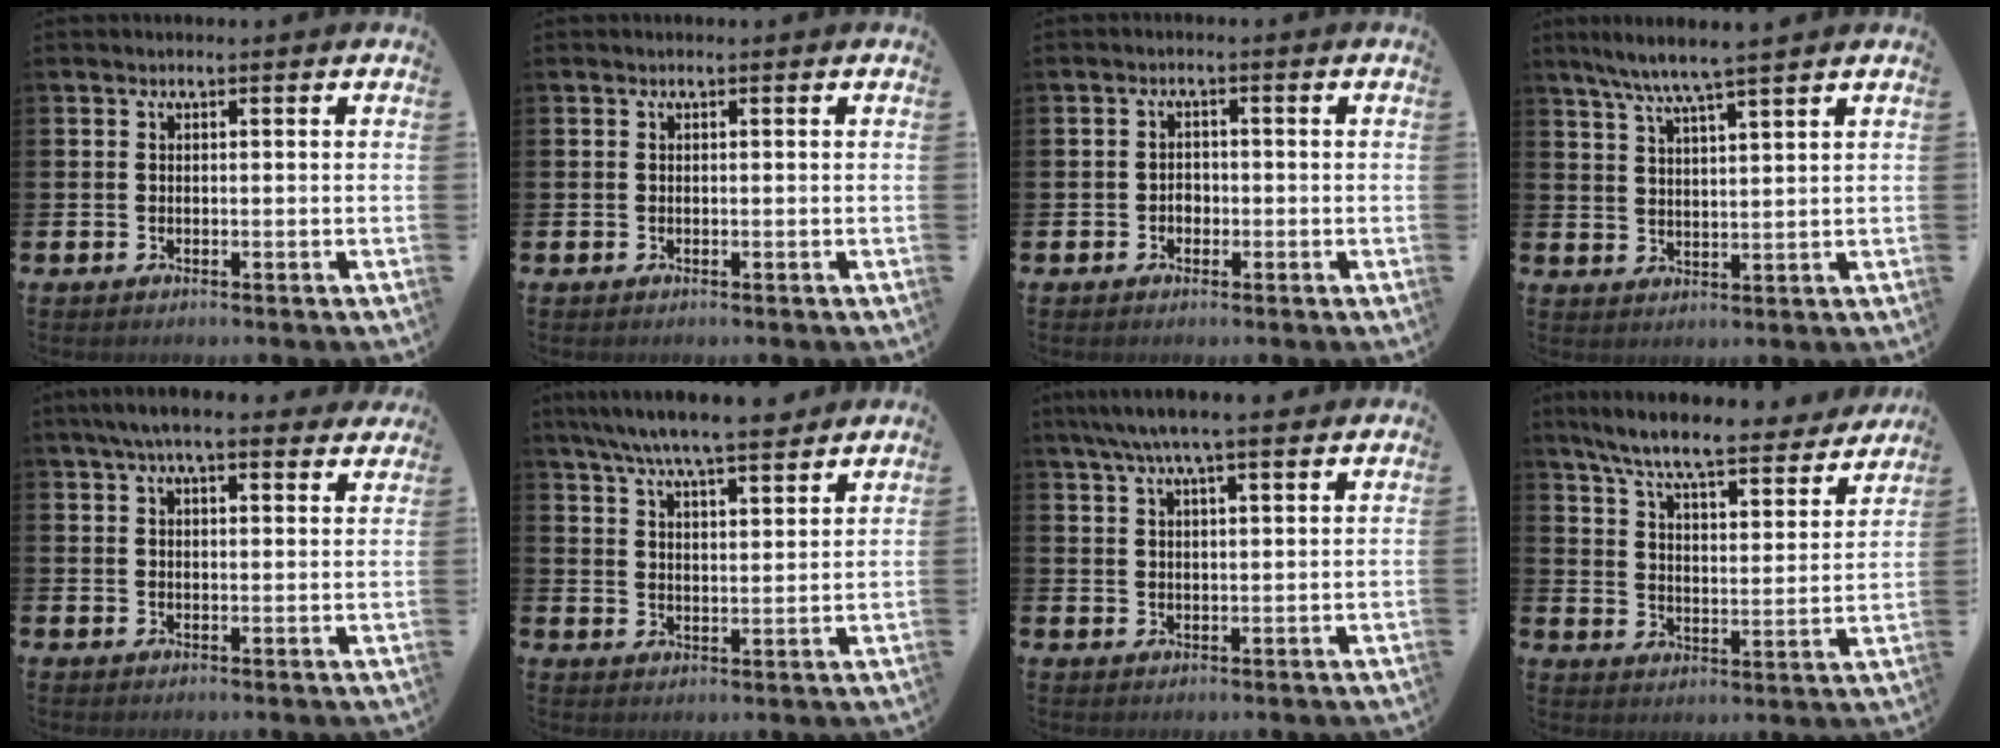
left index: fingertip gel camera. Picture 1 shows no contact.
{"total": 0.0}
{"total": 1.6, "force": [-0.6, 1.3, 0.8], "torque": [-0.006, 0.001, -0.016]}
{"total": 6.0, "force": [5.3, -0.6, 2.6], "torque": [-0.071, -0.020, 0.094]}
{"total": 5.5, "force": [4.8, 1.0, 2.5], "torque": [-0.059, -0.009, 0.087]}
{"total": 7.4, "force": [7.0, 0.6, 2.5], "torque": [-0.070, -0.033, 0.124]}
{"total": 6.2, "force": [5.4, 0.8, 3.0], "torque": [-0.071, -0.009, 0.098]}
{"total": 8.6, "force": [7.7, 0.9, 3.8], "torque": [-0.100, -0.054, 0.128]}